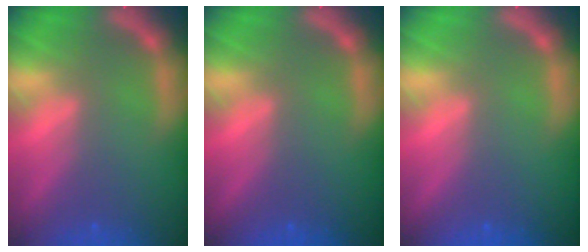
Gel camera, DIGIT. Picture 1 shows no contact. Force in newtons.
{"total": 0.0}
{"total": 0.0}